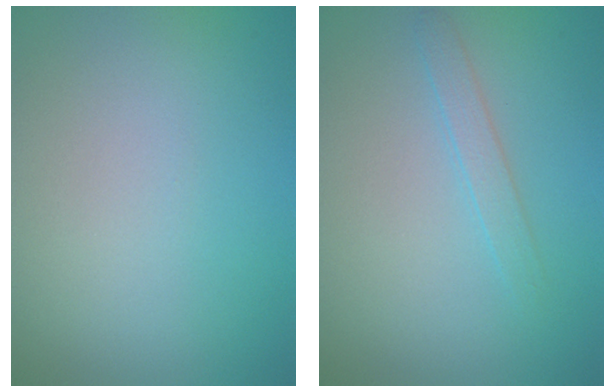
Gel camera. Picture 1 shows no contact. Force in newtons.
{"total": 1.3, "press": 1.3, "slide": 0.1}